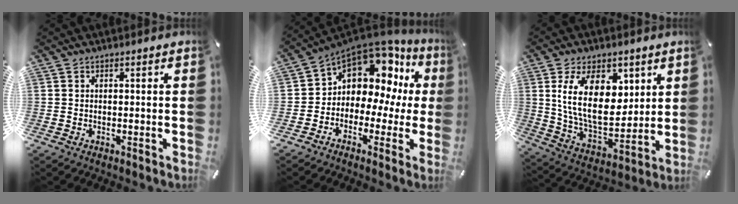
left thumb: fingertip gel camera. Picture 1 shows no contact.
{"total": 9.2, "force": [5.2, 6.8, 3.6], "torque": [-0.056, -0.066, 0.088]}
{"total": 18.3, "force": [6.1, 11.3, 13.0], "torque": [-0.245, -0.022, 0.107]}